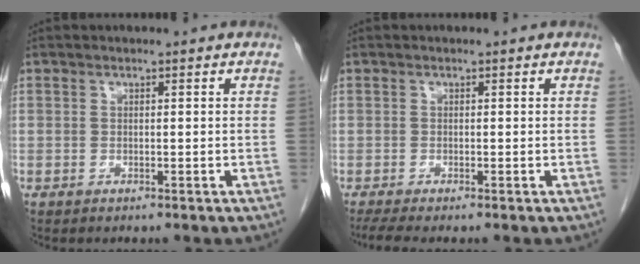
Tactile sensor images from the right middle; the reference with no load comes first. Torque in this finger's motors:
{"motor_torque": [0.40, -0.29, -0.02, 0.01]}